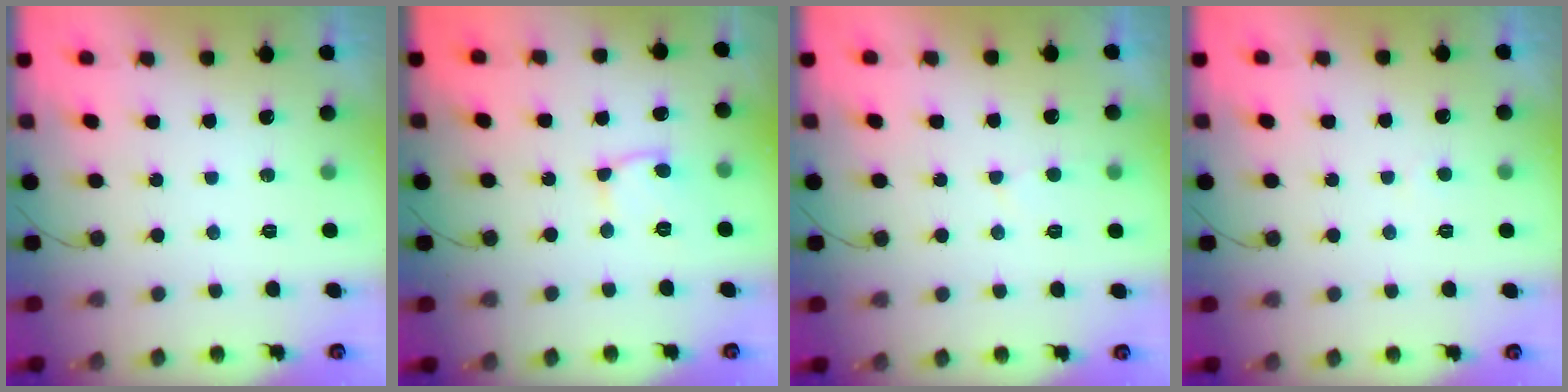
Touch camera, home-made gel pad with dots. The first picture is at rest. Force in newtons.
{"total": 8.1, "press": 8.1, "slide": 1.0}
{"total": 3.7, "press": 3.7, "slide": 0.3}
{"total": 2.6, "press": 2.6, "slide": 0.3}